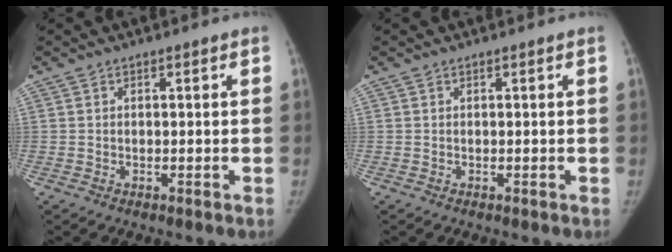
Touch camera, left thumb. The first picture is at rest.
{"total": 0.0}